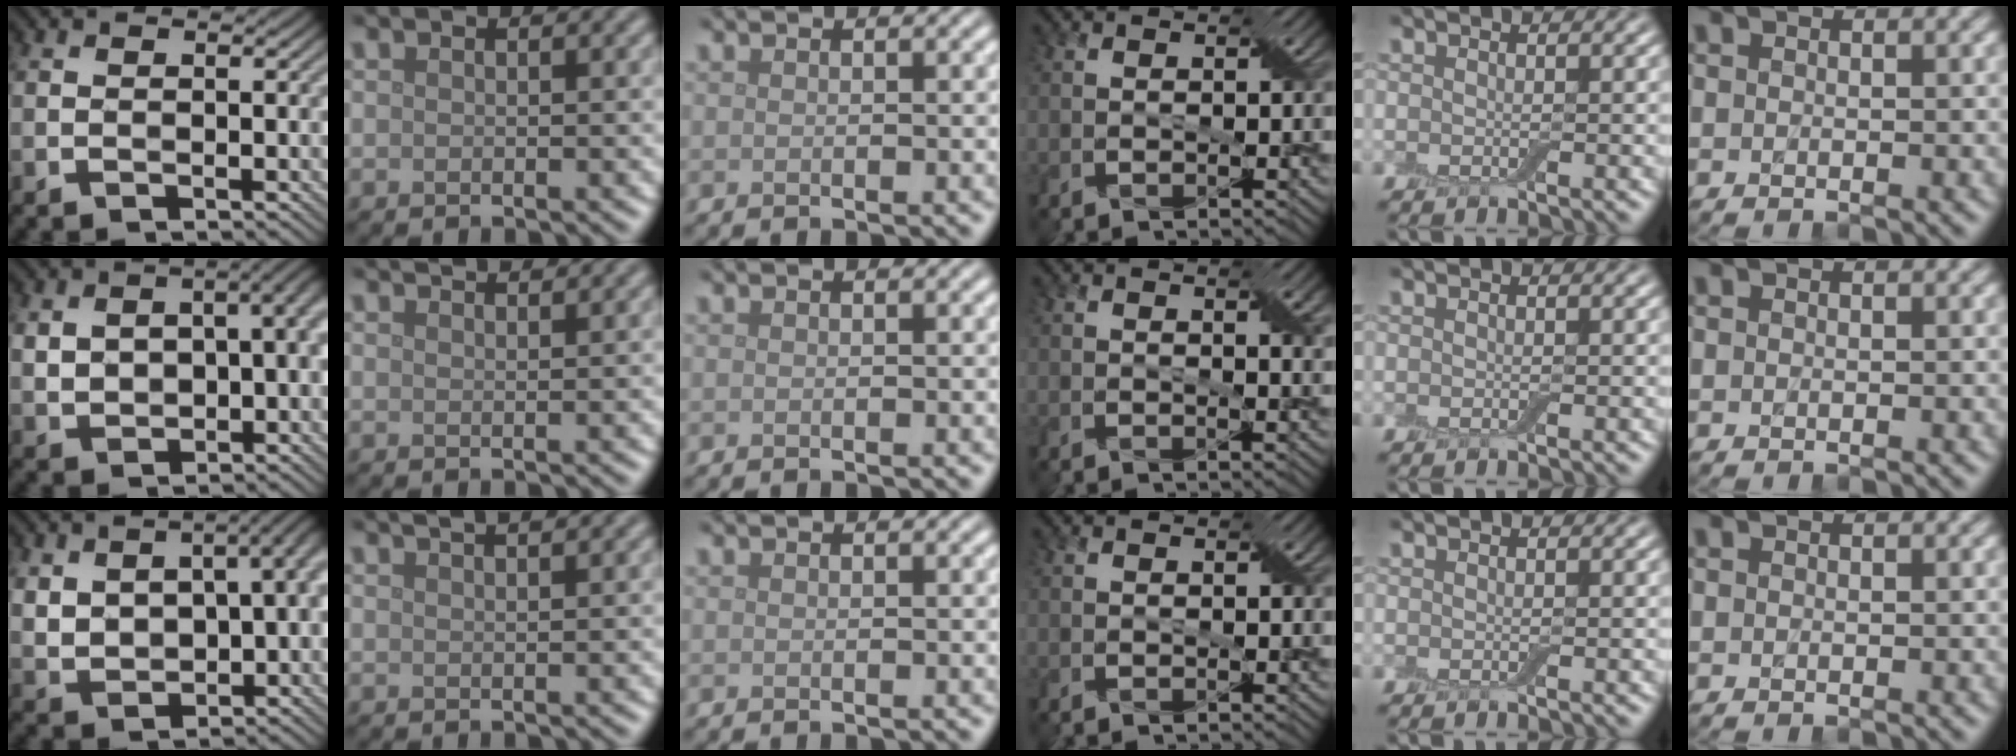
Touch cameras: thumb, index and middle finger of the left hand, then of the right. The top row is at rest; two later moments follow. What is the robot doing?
{"motion": "insert", "object": "backpack"}